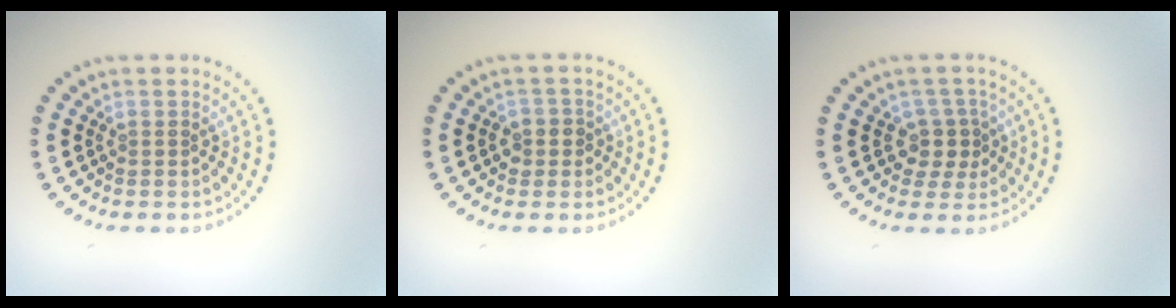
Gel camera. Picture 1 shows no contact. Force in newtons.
{"total": 1.7, "press": 1.5, "slide": 0.7}
{"total": 2.4, "press": 1.9, "slide": 1.5}